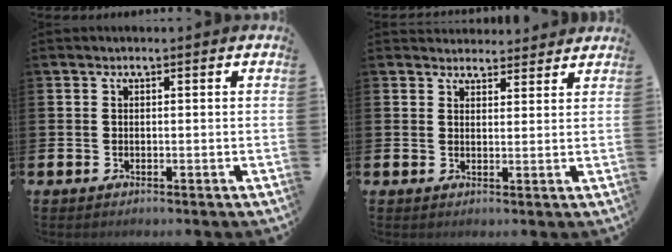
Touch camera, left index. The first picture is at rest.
{"total": 3.1, "force": [3.0, 0.9, -0.3], "torque": [0.009, -0.016, 0.053]}